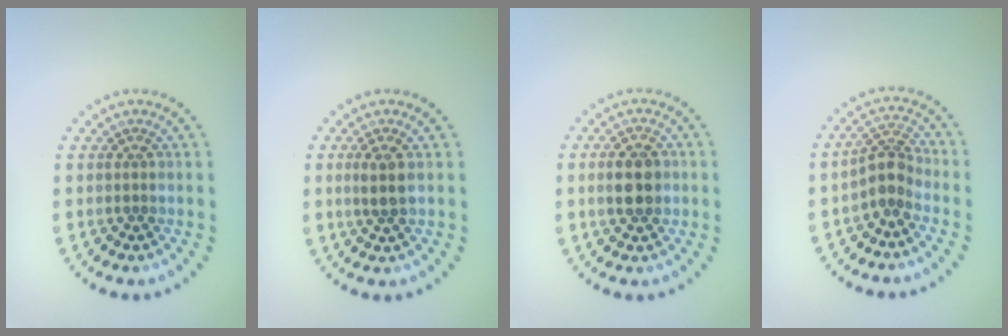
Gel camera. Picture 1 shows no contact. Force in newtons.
{"total": 2.0, "press": 1.8, "slide": 0.8}
{"total": 3.4, "press": 3.4, "slide": 0.1}
{"total": 2.8, "press": 2.1, "slide": 1.9}